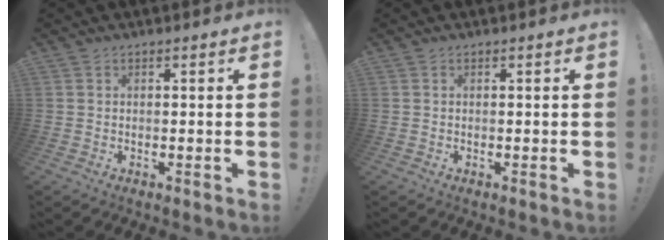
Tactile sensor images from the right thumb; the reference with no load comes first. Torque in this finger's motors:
{"motor_torque": [0.00, 0.00, 0.00, 0.00, 0.00]}